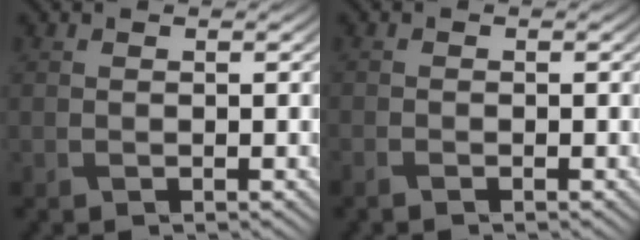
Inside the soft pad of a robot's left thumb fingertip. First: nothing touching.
{"total": 0.9, "force": [-0.8, 0.1, 0.4], "torque": [-0.009, -0.002, -0.016]}